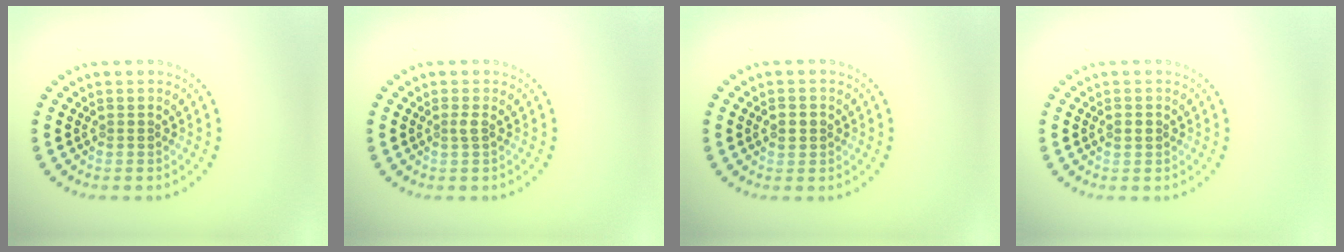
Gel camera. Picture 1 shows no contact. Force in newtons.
{"total": 0.8, "press": 0.5, "slide": 0.6}
{"total": 1.3, "press": 1.2, "slide": 0.2}
{"total": 1.1, "press": 1.1, "slide": 0.1}